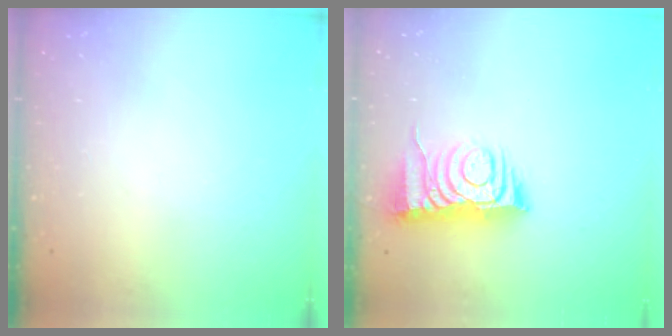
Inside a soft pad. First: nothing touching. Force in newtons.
{"total": 8.4, "press": 8.4, "slide": 0.8}